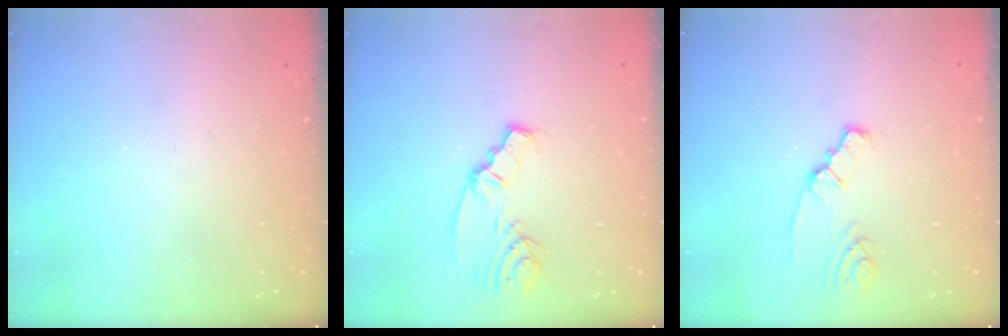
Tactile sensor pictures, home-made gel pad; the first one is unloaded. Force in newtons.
{"total": 4.0, "press": 4.0, "slide": 0.3}
{"total": 2.0, "press": 2.0, "slide": 0.1}